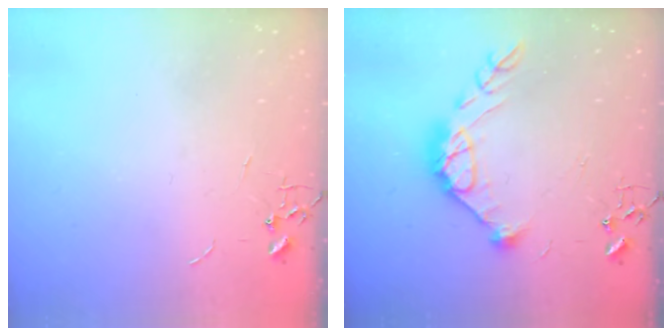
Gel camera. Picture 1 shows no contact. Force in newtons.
{"total": 13.9, "press": 13.9, "slide": 0.9}